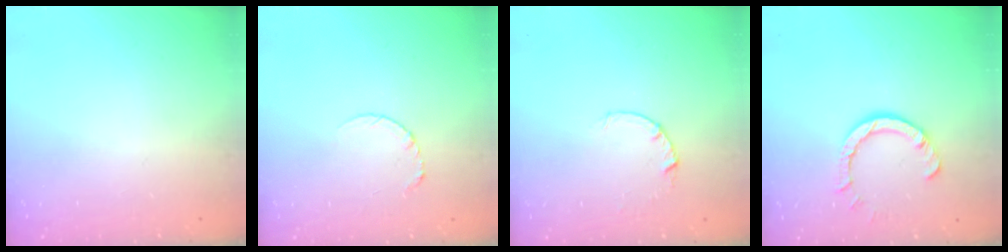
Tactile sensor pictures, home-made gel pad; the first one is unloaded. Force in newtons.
{"total": 3.9, "press": 3.9, "slide": 0.3}
{"total": 2.6, "press": 2.6, "slide": 0.4}
{"total": 5.5, "press": 5.5, "slide": 0.4}